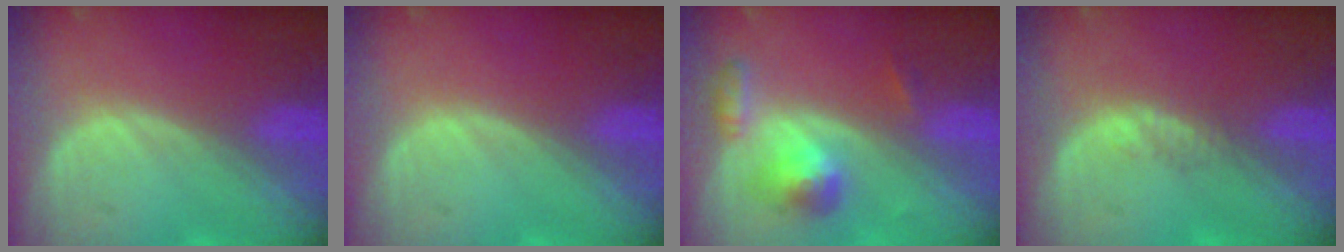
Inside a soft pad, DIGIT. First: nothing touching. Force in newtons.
{"total": 0.0}
{"total": 5.4, "press": 5.0, "slide": 2.2}
{"total": 1.1, "press": 0.9, "slide": 0.7}